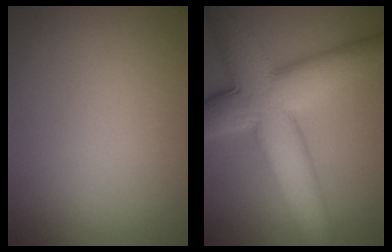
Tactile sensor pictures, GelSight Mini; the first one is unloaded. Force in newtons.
{"total": 12.0, "press": 12.0, "slide": 0.4}